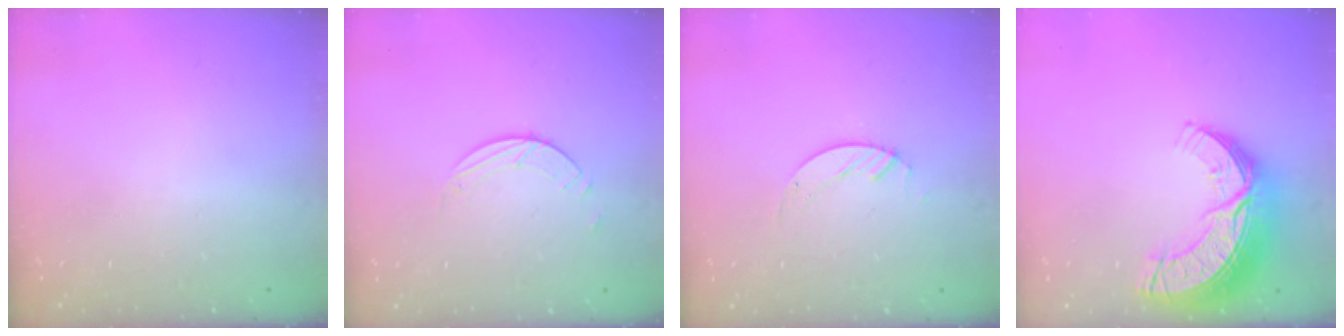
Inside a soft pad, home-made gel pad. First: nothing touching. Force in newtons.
{"total": 1.7, "press": 1.7, "slide": 0.2}
{"total": 2.1, "press": 2.1, "slide": 0.2}
{"total": 17.3, "press": 17.2, "slide": 1.2}